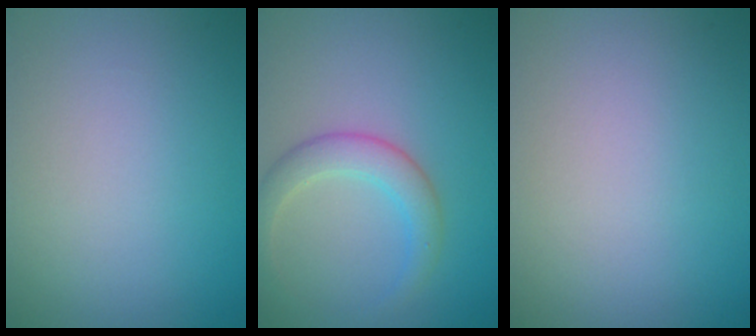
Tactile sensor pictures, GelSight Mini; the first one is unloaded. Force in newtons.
{"total": 3.1, "press": 3.1, "slide": 0.1}
{"total": 0.0}